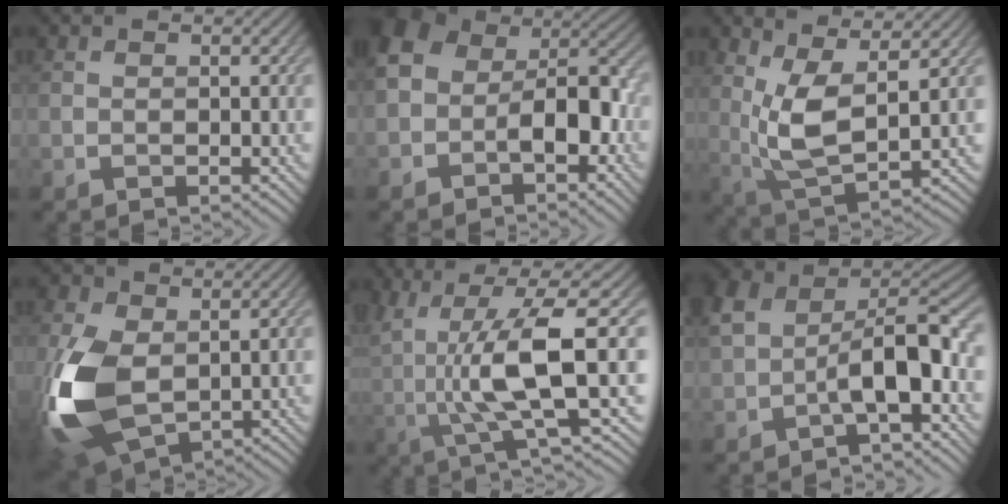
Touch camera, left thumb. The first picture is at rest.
{"total": 8.7, "force": [-1.8, 5.8, 6.2], "torque": [-0.105, 0.012, -0.050]}
{"total": 7.0, "force": [2.4, 2.2, 6.2], "torque": [-0.143, -0.002, 0.050]}
{"total": 13.4, "force": [-1.1, 8.0, 10.7], "torque": [-0.283, -0.011, -0.021]}
{"total": 10.0, "force": [1.4, 2.0, 9.7], "torque": [-0.182, 0.009, 0.025]}
{"total": 9.3, "force": [-2.2, 5.2, 7.4], "torque": [-0.122, 0.003, -0.046]}